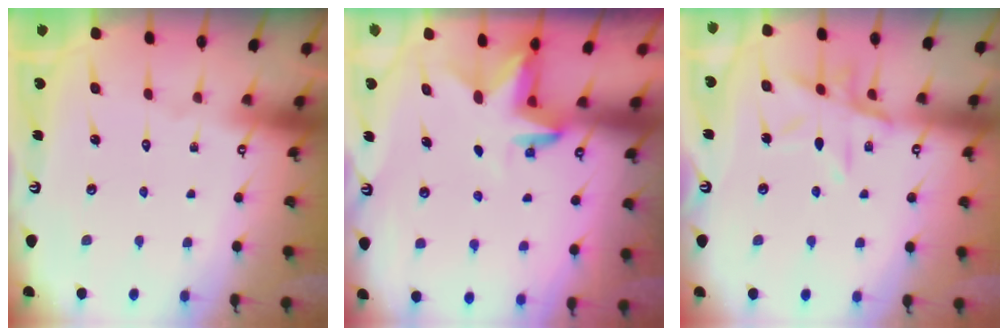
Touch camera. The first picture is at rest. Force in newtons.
{"total": 3.3, "press": 3.3, "slide": 0.1}
{"total": 12.2, "press": 12.1, "slide": 0.9}